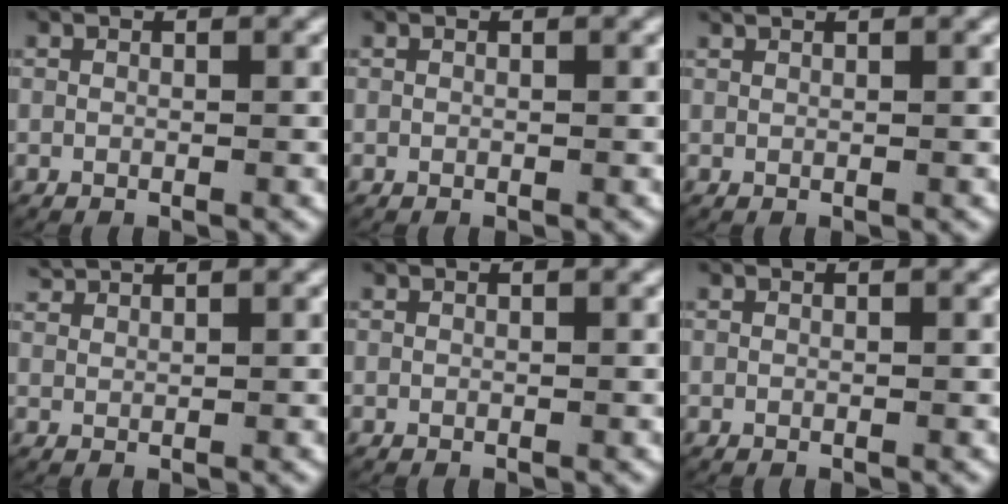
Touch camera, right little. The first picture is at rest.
{"total": 0.0}
{"total": 0.5, "force": [0.5, 0.1, 0.2], "torque": [-0.001, 0.006, 0.006]}
{"total": 1.9, "force": [1.7, 0.5, 0.6], "torque": [-0.011, 0.005, 0.031]}
{"total": 0.0}
{"total": 0.0}